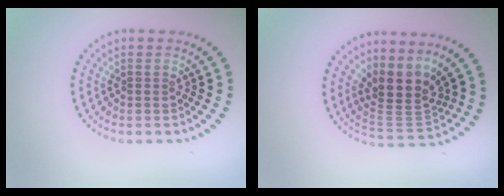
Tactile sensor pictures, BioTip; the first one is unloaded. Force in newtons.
{"total": 4.1, "press": 3.1, "slide": 2.8}